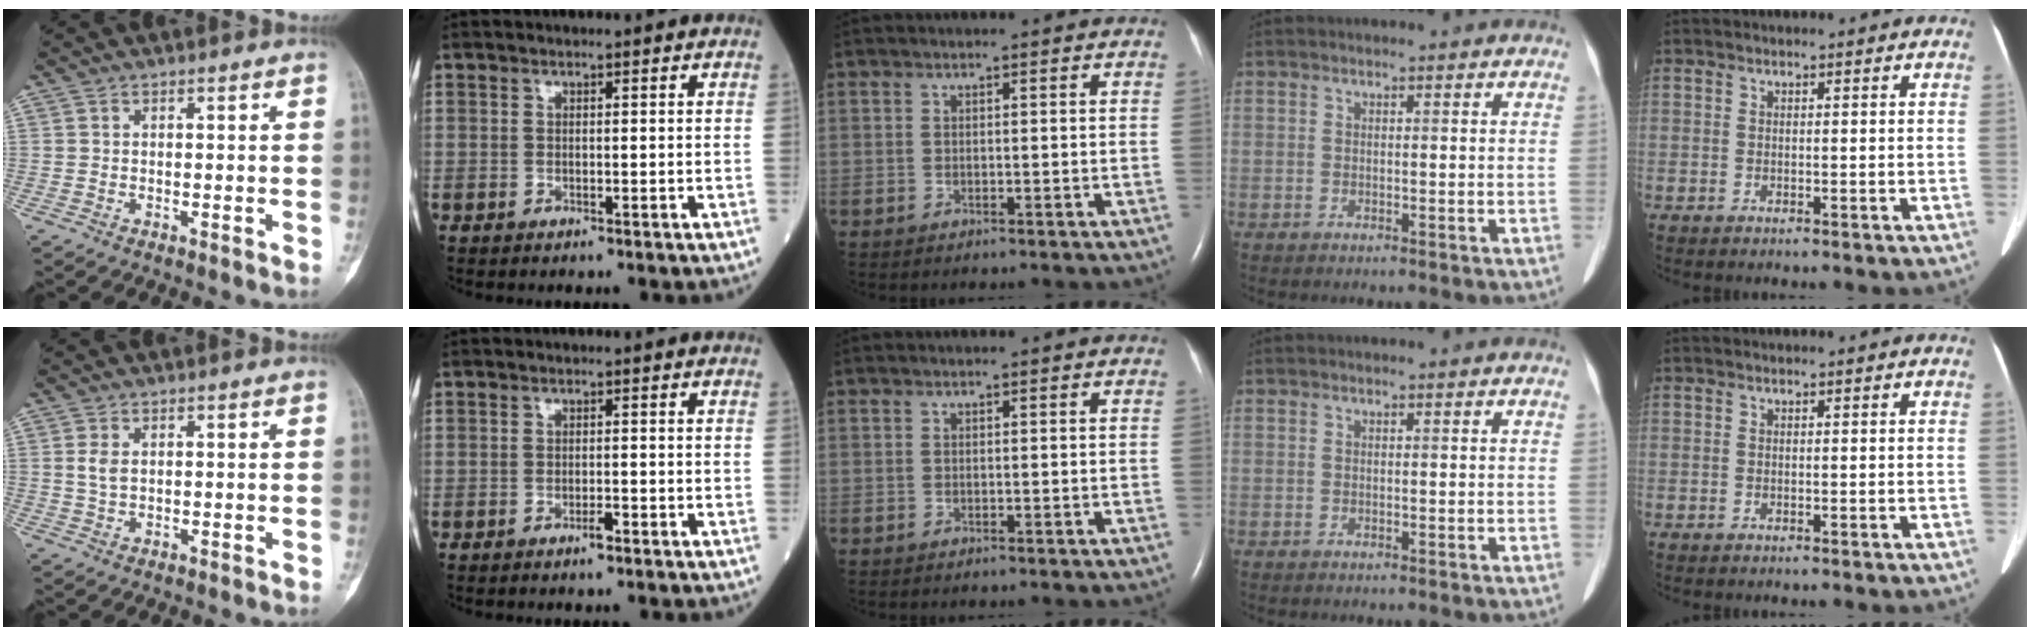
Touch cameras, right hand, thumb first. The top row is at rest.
{"thumb": {"total": 2.3, "force": [0.5, 1.3, 1.8], "torque": [-0.038, 0.003, 0.011]}, "index": {"total": 1.3, "force": [-0.9, 0.2, 0.9], "torque": [-0.017, 0.000, -0.016]}}